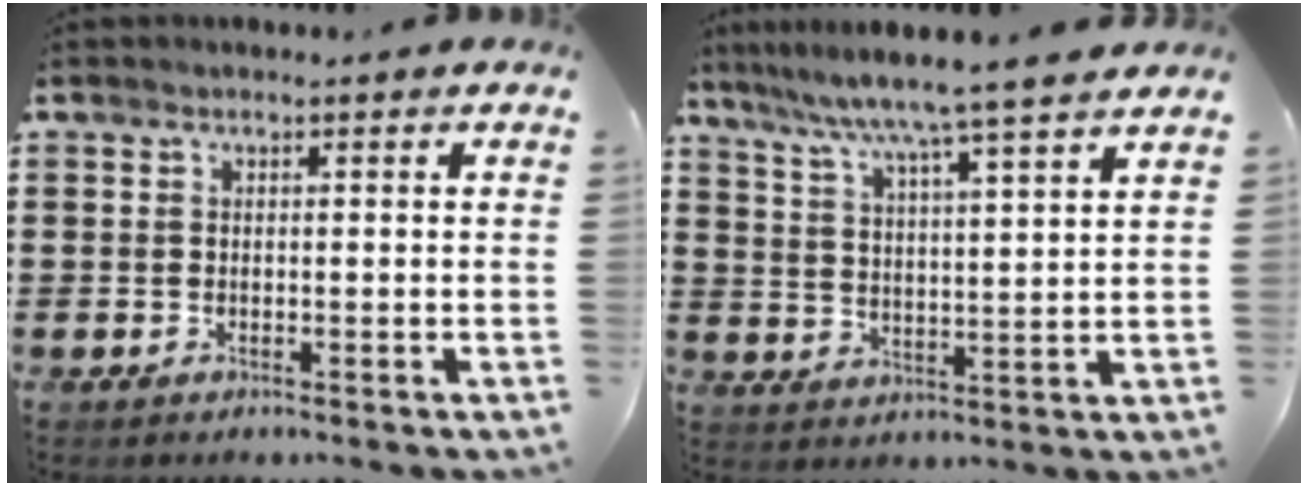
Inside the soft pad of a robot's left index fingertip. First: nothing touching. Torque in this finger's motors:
{"motor_torque": [1.65, -0.49, 0.64, 0.21]}